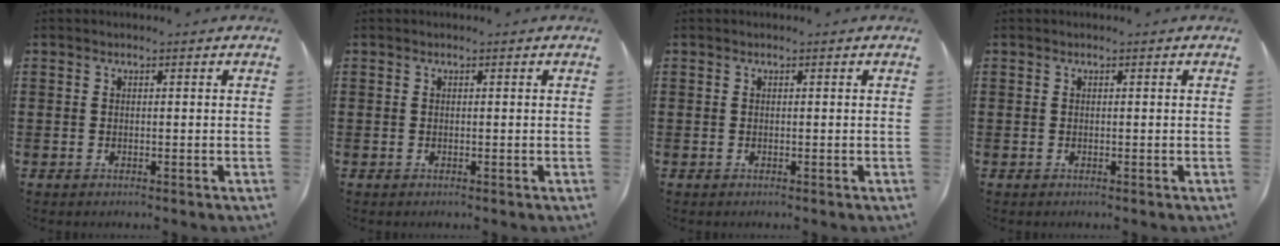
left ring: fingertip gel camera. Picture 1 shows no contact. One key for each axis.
{"total": 0.0}
{"total": 0.0}
{"total": 0.0}